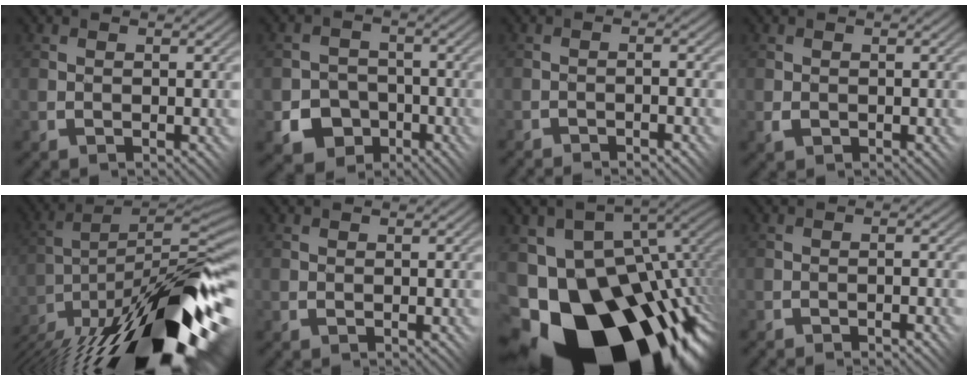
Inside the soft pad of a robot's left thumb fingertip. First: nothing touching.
{"total": 7.1, "force": [-3.8, 5.7, 1.9], "torque": [-0.036, -0.014, -0.090]}
{"total": 2.5, "force": [-2.4, 0.1, 0.6], "torque": [-0.007, 0.010, -0.042]}
{"total": 0.6, "force": [-0.3, 0.5, 0.3], "torque": [-0.006, -0.001, -0.007]}
{"total": 19.7, "force": [-13.8, 4.6, 13.2], "torque": [-0.181, 0.002, -0.221]}
{"total": 0.0}
{"total": 20.9, "force": [-11.4, 12.4, 12.4], "torque": [-0.167, -0.059, -0.131]}
{"total": 1.5, "force": [-1.5, 0.0, 0.4], "torque": [-0.003, 0.008, -0.025]}